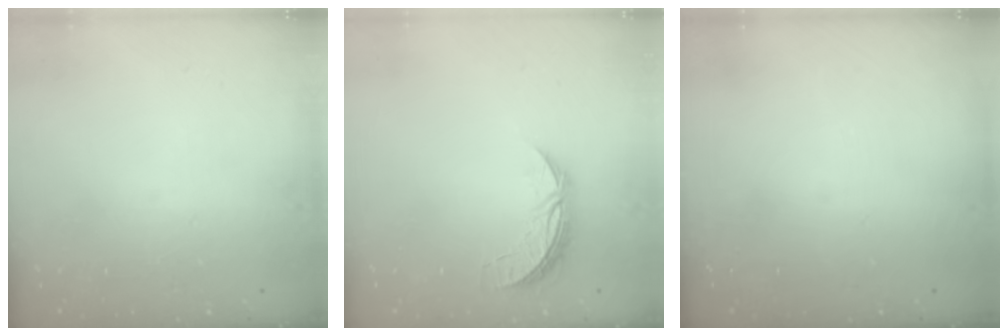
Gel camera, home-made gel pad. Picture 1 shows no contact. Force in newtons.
{"total": 6.6, "press": 6.5, "slide": 0.4}
{"total": 0.0}